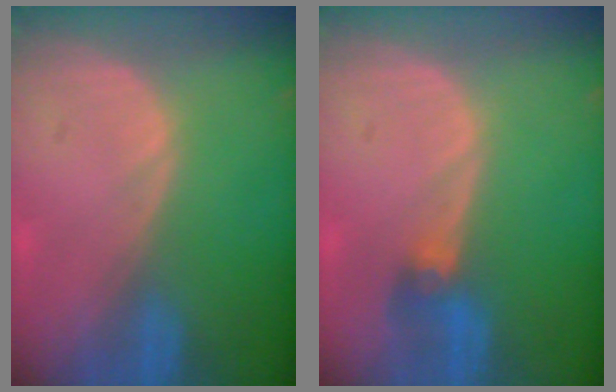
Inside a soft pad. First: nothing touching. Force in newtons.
{"total": 2.9, "press": 2.6, "slide": 1.2}